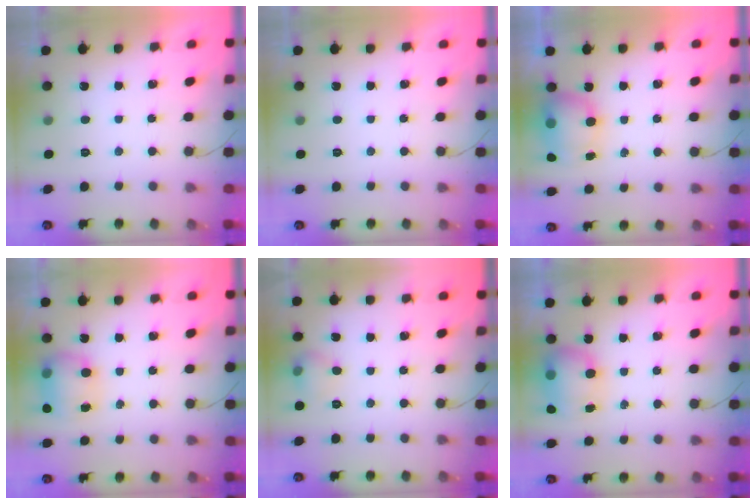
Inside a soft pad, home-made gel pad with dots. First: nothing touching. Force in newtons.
{"total": 0.0}
{"total": 11.3, "press": 8.5, "slide": 7.5}
{"total": 8.0, "press": 8.0, "slide": 0.5}
{"total": 6.0, "press": 5.8, "slide": 1.8}
{"total": 10.0, "press": 8.8, "slide": 4.8}